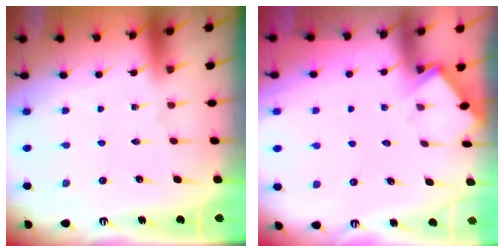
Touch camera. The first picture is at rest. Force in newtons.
{"total": 4.4, "press": 4.4, "slide": 0.5}